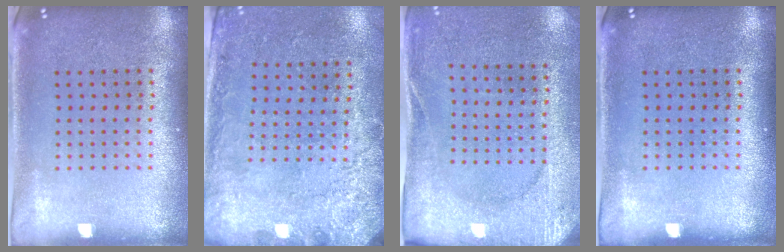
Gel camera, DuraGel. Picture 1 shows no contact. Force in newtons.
{"total": 2.7, "press": 2.1, "slide": 1.6}
{"total": 2.6, "press": 2.4, "slide": 1.0}
{"total": 0.0}